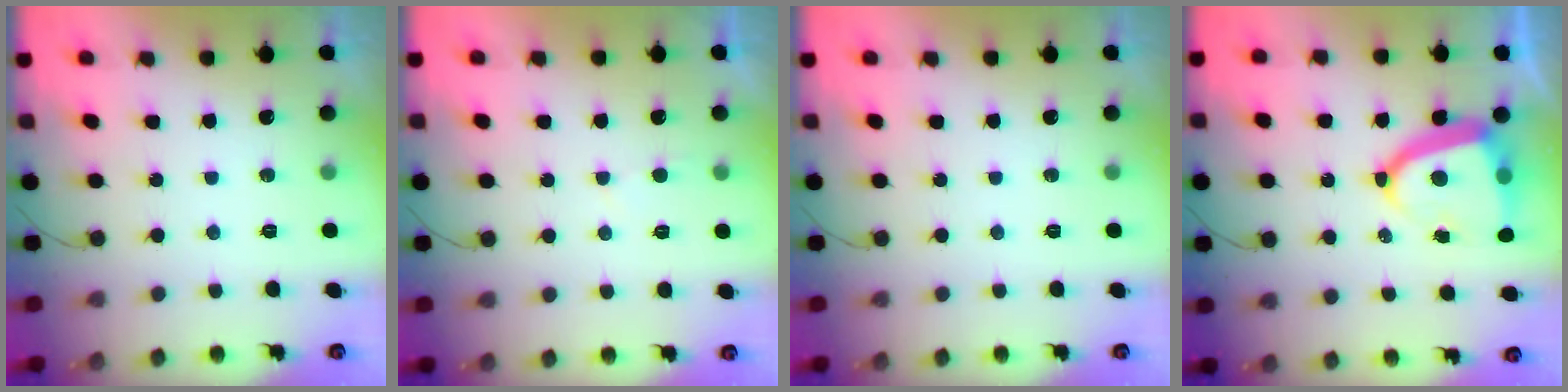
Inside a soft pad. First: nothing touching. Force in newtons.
{"total": 1.7, "press": 1.6, "slide": 0.2}
{"total": 0.0}
{"total": 13.4, "press": 13.3, "slide": 1.6}